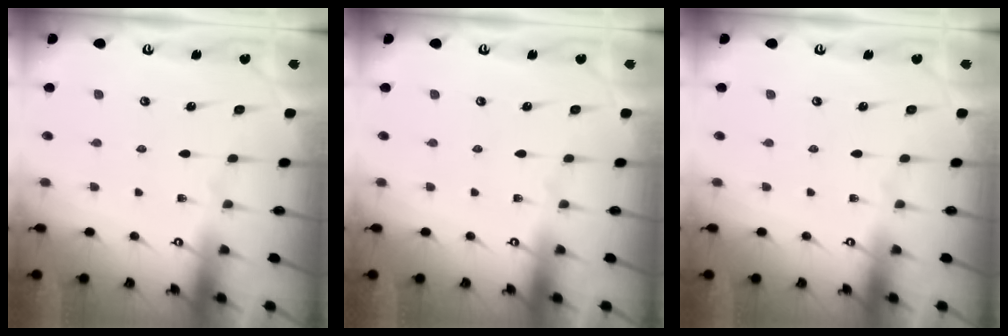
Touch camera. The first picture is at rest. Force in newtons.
{"total": 0.0}
{"total": 0.0}